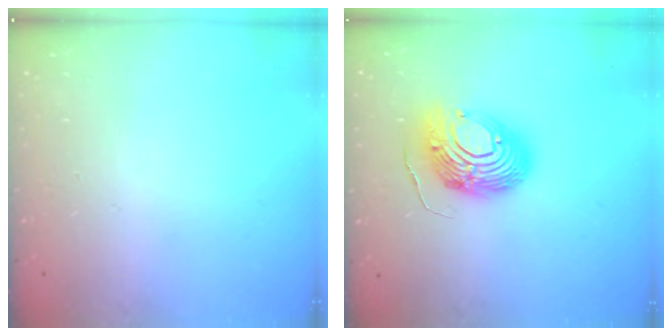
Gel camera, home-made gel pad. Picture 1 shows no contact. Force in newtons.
{"total": 13.7, "press": 13.7, "slide": 1.2}